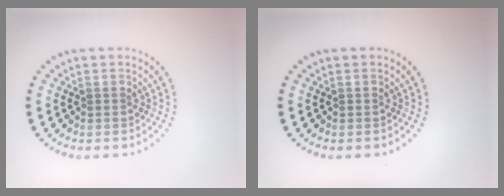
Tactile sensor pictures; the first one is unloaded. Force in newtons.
{"total": 0.0}